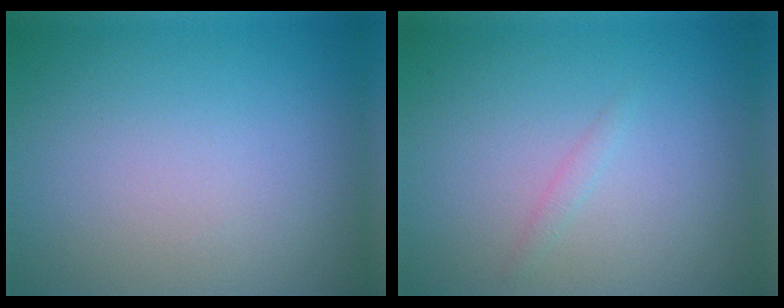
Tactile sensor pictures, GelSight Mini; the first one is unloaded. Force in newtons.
{"total": 0.6, "press": 0.6, "slide": 0.0}